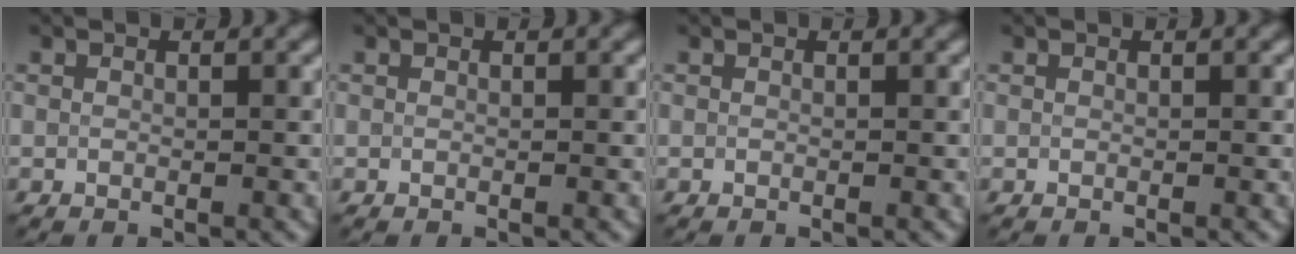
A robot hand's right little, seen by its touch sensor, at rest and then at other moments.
{"total": 0.0}
{"total": 0.0}
{"total": 0.0}